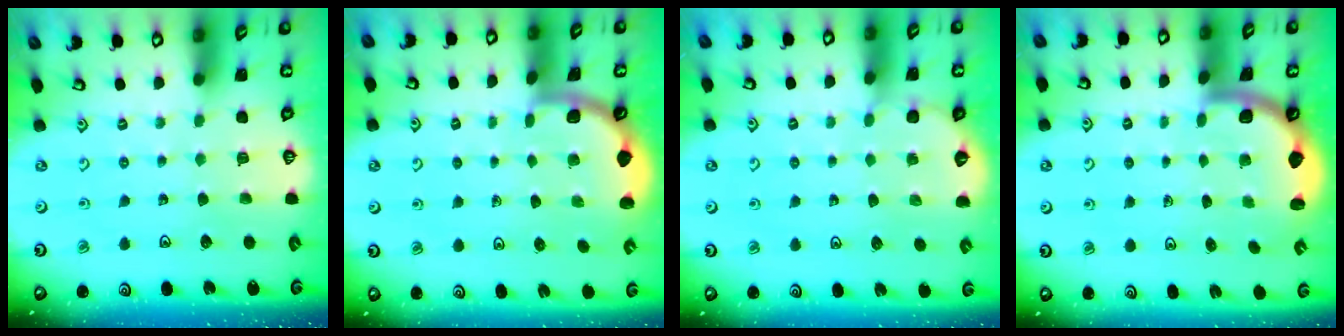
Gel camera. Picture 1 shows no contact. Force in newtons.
{"total": 1.8, "press": 1.8, "slide": 0.1}
{"total": 3.3, "press": 3.2, "slide": 0.3}
{"total": 1.6, "press": 1.6, "slide": 0.1}